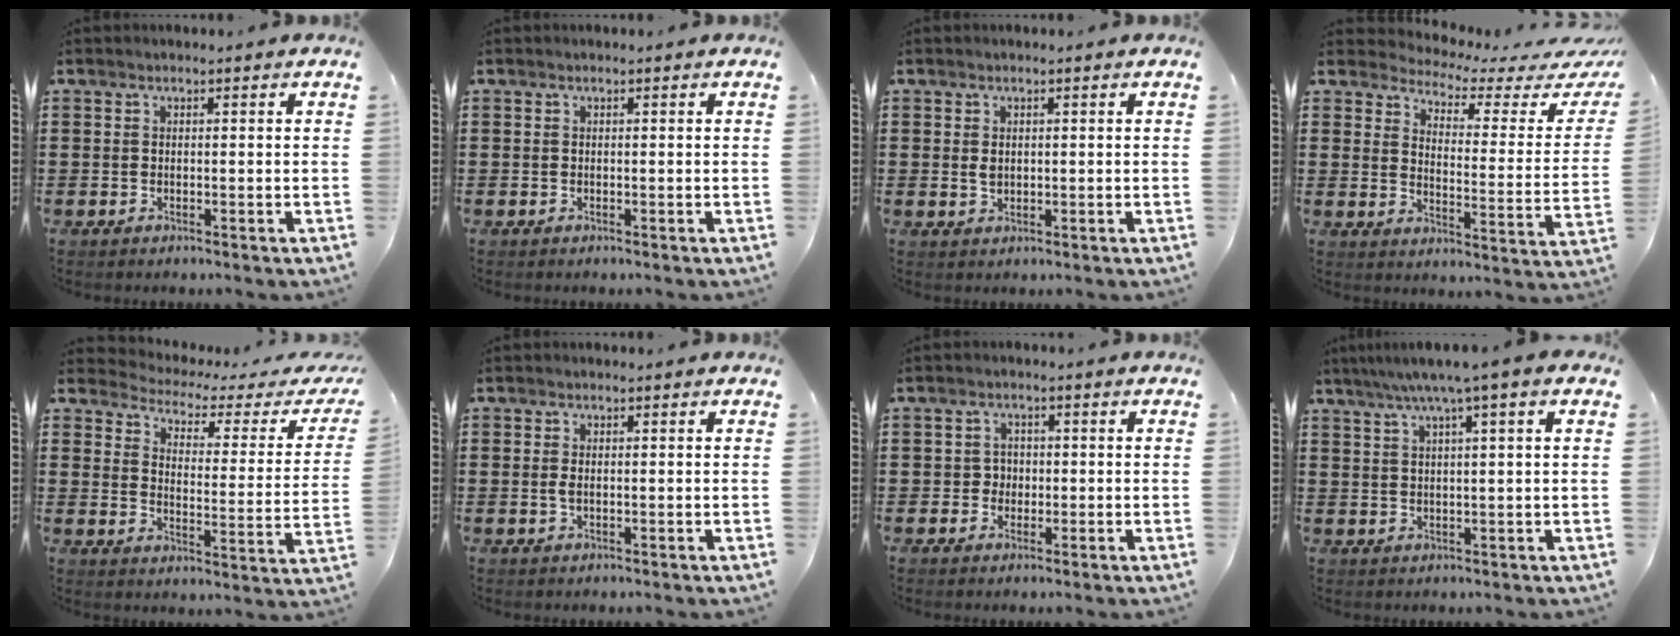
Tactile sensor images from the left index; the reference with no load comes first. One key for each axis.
{"total": 0.0}
{"total": 1.3, "fx": 0.3, "fy": 0.9, "fz": 0.9, "tx": -0.020, "ty": 0.006, "tz": 0.005}
{"total": 3.2, "fx": 3.0, "fy": 0.5, "fz": 1.0, "tx": -0.034, "ty": -0.028, "tz": 0.042}
{"total": 2.3, "fx": 1.9, "fy": 0.9, "fz": 0.8, "tx": -0.036, "ty": -0.019, "tz": 0.022}
{"total": 1.1, "fx": 0.0, "fy": 0.4, "fz": 1.0, "tx": -0.028, "ty": 0.000, "tz": -0.004}
{"total": 2.0, "fx": -0.2, "fy": 1.9, "fz": 0.6, "tx": -0.019, "ty": 0.007, "tz": -0.008}
{"total": 4.6, "fx": 2.5, "fy": -0.5, "fz": 3.8, "tx": -0.079, "ty": 0.000, "tz": 0.038}